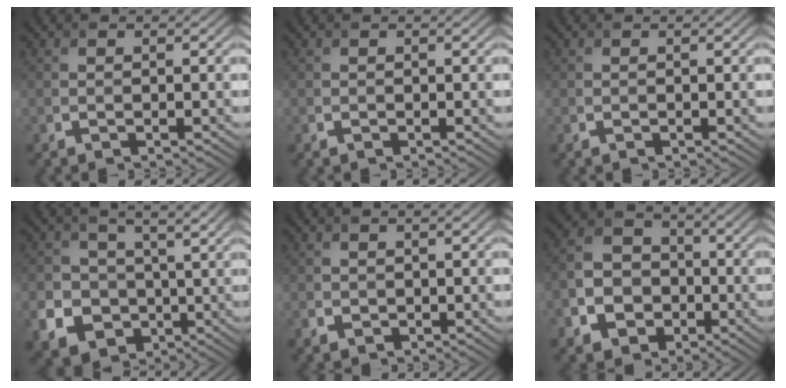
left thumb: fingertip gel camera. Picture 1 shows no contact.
{"total": 0.0}
{"total": 0.0}
{"total": 8.2, "force": [0.1, 6.8, 4.5], "torque": [-0.105, -0.025, 0.007]}
{"total": 1.1, "force": [0.6, 0.8, 0.4], "torque": [-0.013, -0.005, 0.017]}
{"total": 8.1, "force": [-2.8, 6.6, 3.8], "torque": [-0.091, -0.021, -0.062]}